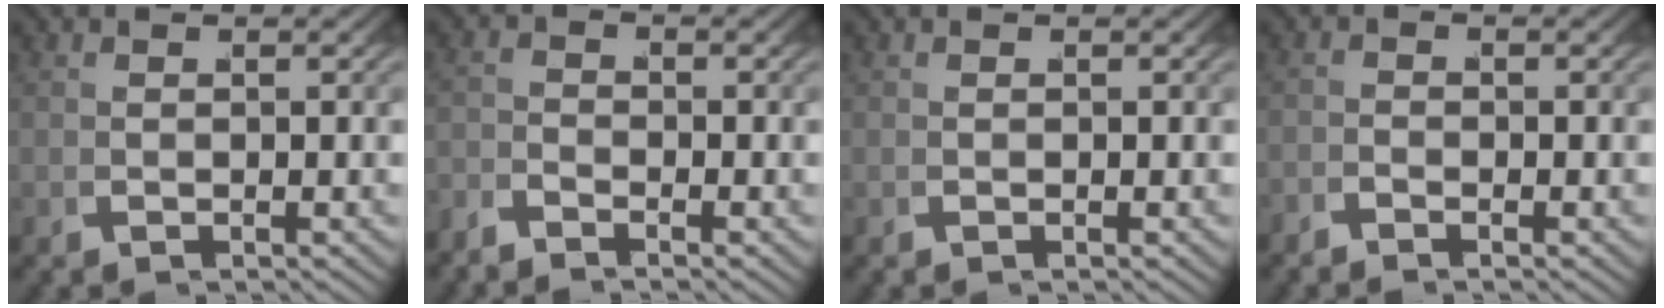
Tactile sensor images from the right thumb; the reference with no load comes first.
{"total": 1.7, "force": [-1.7, 0.0, -0.1], "torque": [0.017, 0.000, -0.042]}
{"total": 0.0}
{"total": 1.0, "force": [-1.0, -0.1, -0.2], "torque": [0.016, 0.001, -0.027]}